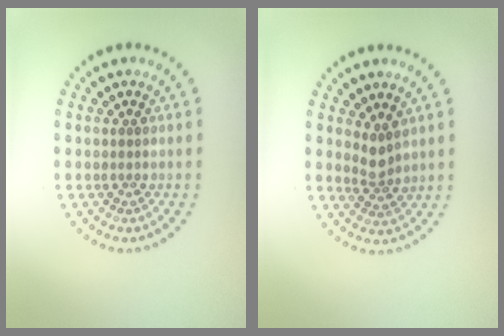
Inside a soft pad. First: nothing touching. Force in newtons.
{"total": 2.0, "press": 1.4, "slide": 1.4}